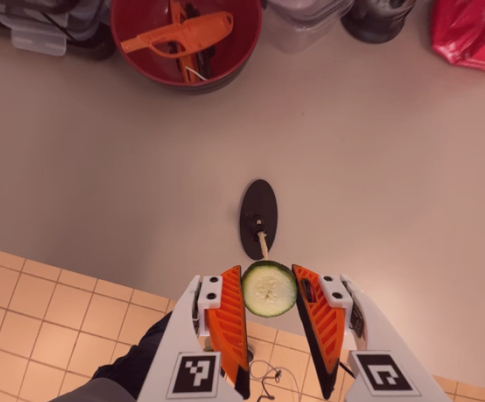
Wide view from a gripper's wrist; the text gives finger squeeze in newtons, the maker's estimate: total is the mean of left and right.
{"total": 8.0, "left": 7.4, "right": 8.7}